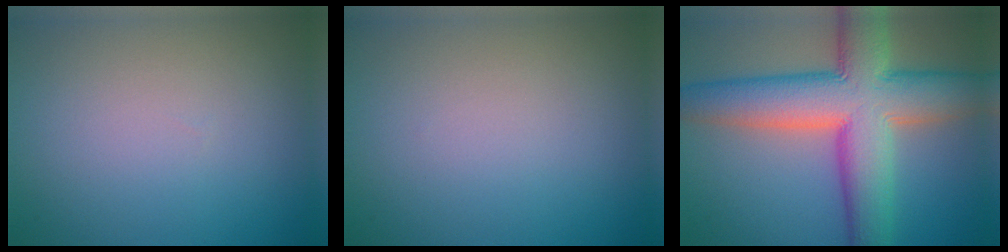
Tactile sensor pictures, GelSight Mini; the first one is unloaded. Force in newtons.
{"total": 0.0}
{"total": 12.3, "press": 12.3, "slide": 0.5}